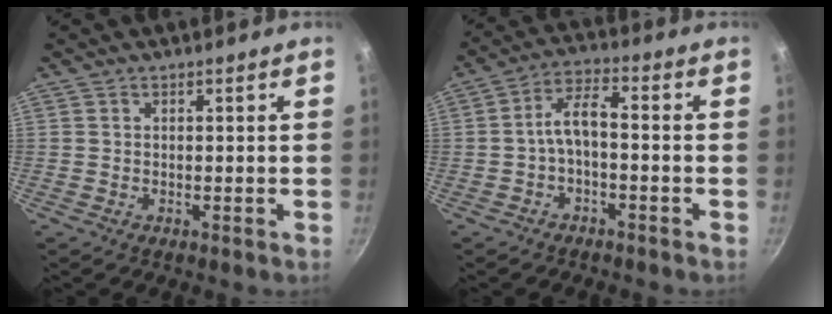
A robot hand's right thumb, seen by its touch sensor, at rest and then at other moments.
{"total": 5.8, "force": [-1.8, 2.5, 4.9], "torque": [-0.096, 0.036, -0.036]}